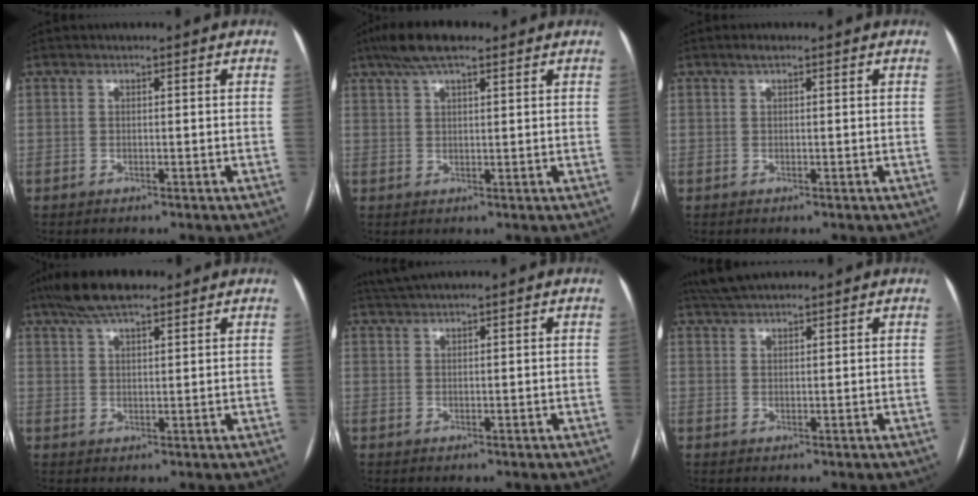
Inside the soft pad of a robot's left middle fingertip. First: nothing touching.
{"total": 7.4, "force": [5.2, 1.9, 4.9], "torque": [-0.093, 0.032, 0.088]}
{"total": 0.9, "force": [0.6, 0.2, 0.7], "torque": [-0.013, 0.007, 0.011]}
{"total": 8.4, "force": [6.3, 2.2, 5.0], "torque": [-0.092, 0.030, 0.108]}
{"total": 3.2, "force": [2.9, -0.5, 1.3], "torque": [-0.020, 0.027, 0.056]}
{"total": 5.9, "force": [5.2, 1.0, 2.7], "torque": [-0.049, 0.036, 0.095]}